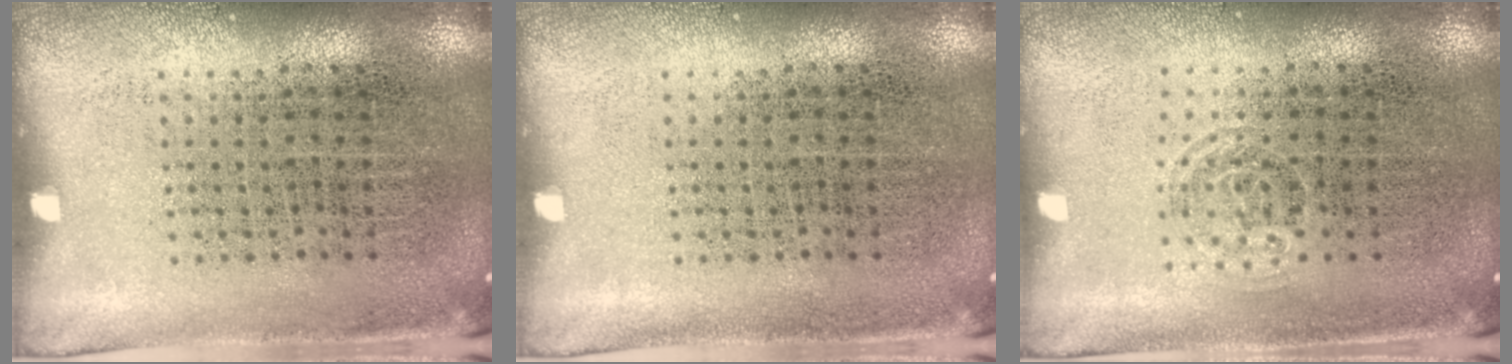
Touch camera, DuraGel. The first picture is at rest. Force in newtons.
{"total": 0.0}
{"total": 0.7, "press": 0.5, "slide": 0.5}